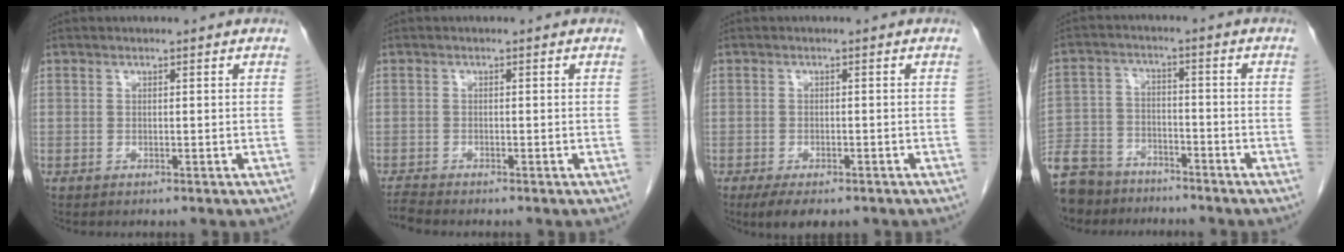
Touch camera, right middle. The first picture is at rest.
{"total": 1.7, "force": [-1.6, -0.6, 0.0], "torque": [-0.011, -0.012, -0.034]}
{"total": 5.2, "force": [-3.7, 2.2, 2.9], "torque": [-0.045, -0.008, -0.053]}
{"total": 14.2, "force": [-11.5, 7.1, 4.4], "torque": [-0.112, 0.003, -0.193]}